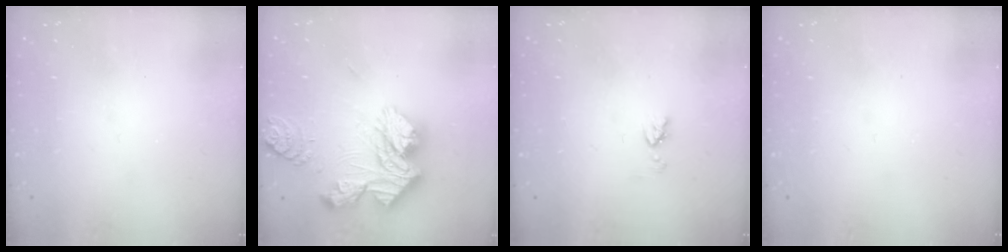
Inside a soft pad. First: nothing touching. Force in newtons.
{"total": 19.9, "press": 19.8, "slide": 1.7}
{"total": 4.0, "press": 4.0, "slide": 0.6}
{"total": 0.0}